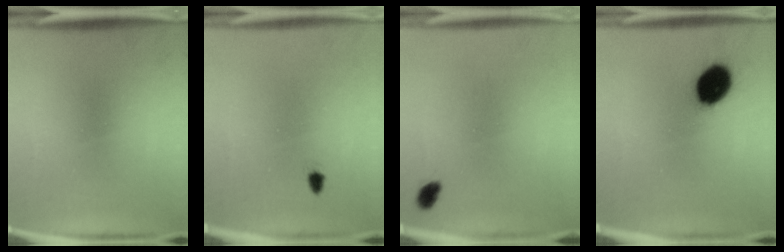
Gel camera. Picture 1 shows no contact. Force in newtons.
{"total": 1.1}
{"total": 1.8}
{"total": 10.9}